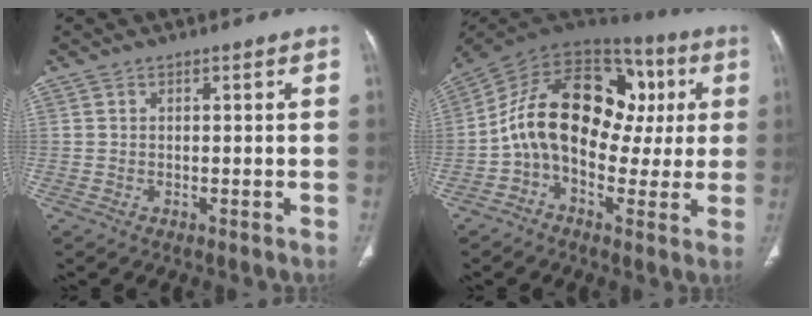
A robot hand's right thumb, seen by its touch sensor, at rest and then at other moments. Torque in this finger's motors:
{"motor_torque": [2.38, 2.52, 1.69, -1.08, 0.68]}